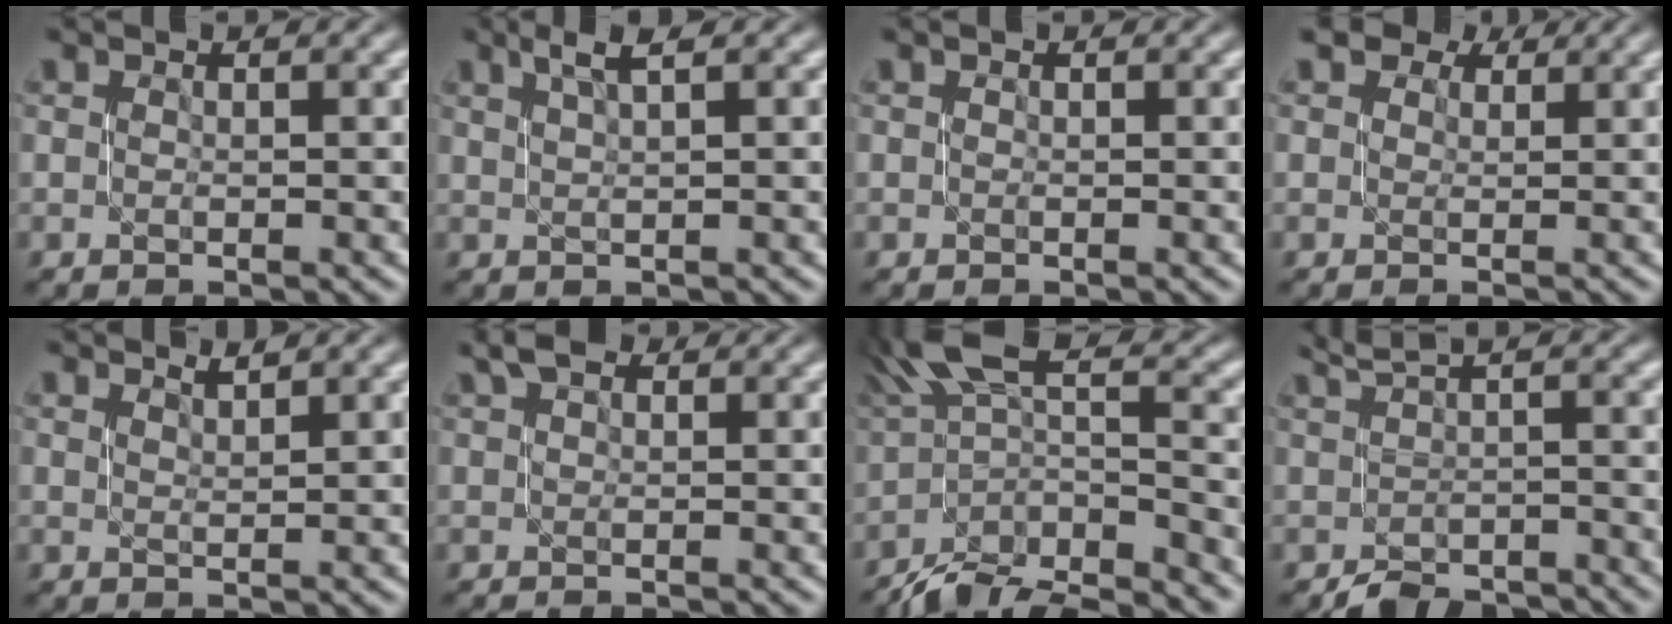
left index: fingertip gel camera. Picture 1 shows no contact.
{"total": 2.1, "force": [1.4, 0.2, 1.5], "torque": [-0.021, 0.004, 0.026]}
{"total": 0.0}
{"total": 3.5, "force": [2.6, 1.6, 1.6], "torque": [-0.027, 0.014, 0.020]}
{"total": 1.4, "force": [1.3, 0.1, 0.3], "torque": [-0.002, 0.000, 0.022]}
{"total": 2.0, "force": [1.5, 0.7, 1.2], "torque": [-0.014, 0.004, 0.020]}
{"total": 9.3, "force": [-5.1, 2.6, 7.4], "torque": [-0.127, 0.015, -0.086]}
{"total": 3.2, "force": [-1.3, 1.2, 2.7], "torque": [-0.025, -0.004, -0.020]}